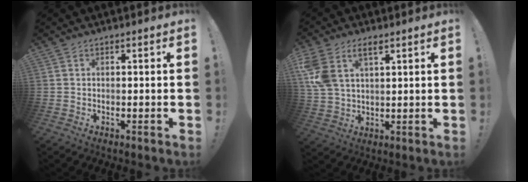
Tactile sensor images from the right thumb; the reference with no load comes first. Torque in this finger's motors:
{"motor_torque": [1.08, 1.16, 0.37, -0.06, 0.09]}